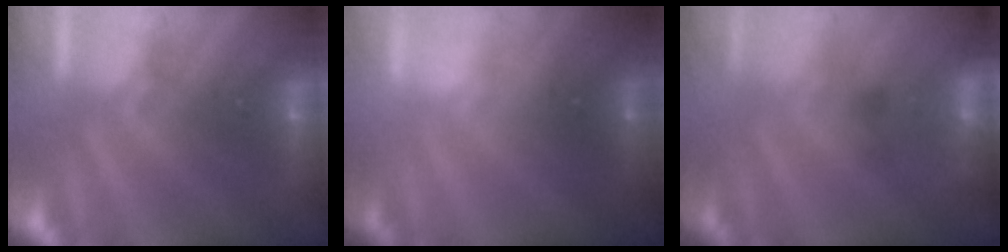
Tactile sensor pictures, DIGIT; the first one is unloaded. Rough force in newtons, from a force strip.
{"total": 2.4}
{"total": 2.2}